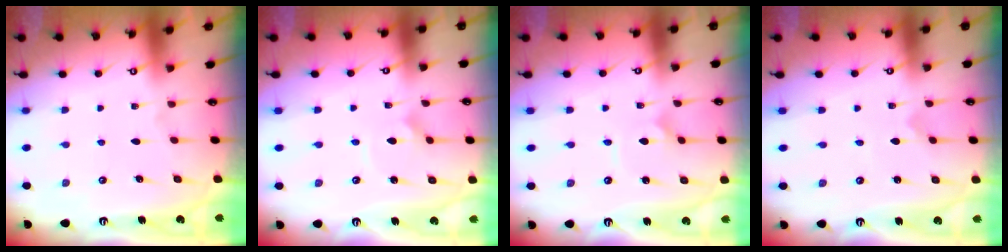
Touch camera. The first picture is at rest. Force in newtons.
{"total": 2.3, "press": 2.3, "slide": 0.3}
{"total": 1.8, "press": 1.8, "slide": 0.1}
{"total": 0.0}